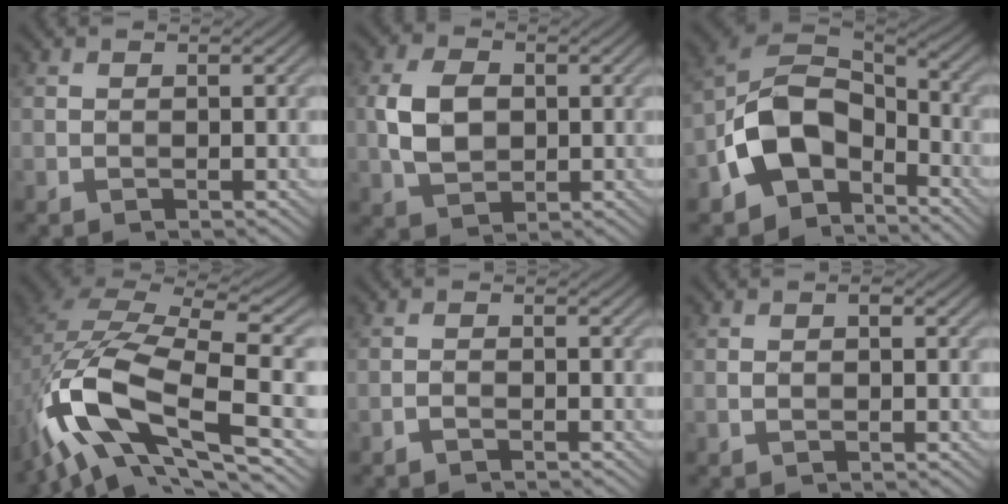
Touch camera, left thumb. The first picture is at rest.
{"total": 5.7, "force": [0.3, 3.8, 4.2], "torque": [-0.095, 0.004, 0.006]}
{"total": 11.5, "force": [-5.3, 7.5, 6.9], "torque": [-0.137, 0.003, -0.114]}
{"total": 14.5, "force": [-6.1, 6.0, 11.7], "torque": [-0.249, 0.000, -0.121]}
{"total": 1.0, "force": [-0.9, -0.3, 0.1], "torque": [-0.003, 0.005, -0.018]}
{"total": 1.0, "force": [0.0, 0.5, 0.9], "torque": [-0.013, 0.002, 0.001]}